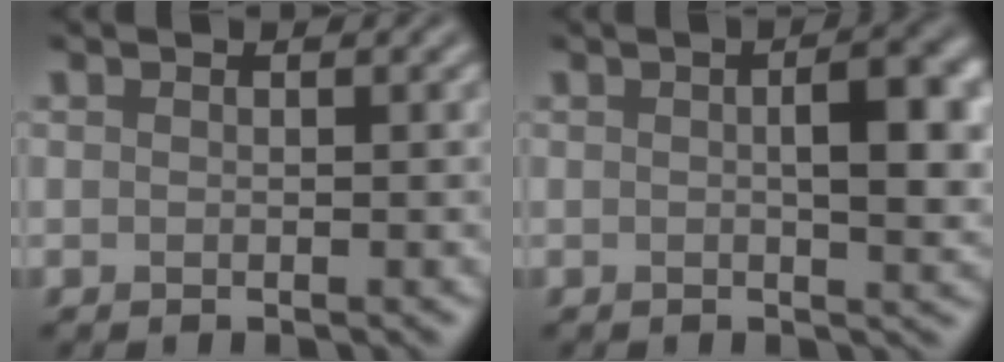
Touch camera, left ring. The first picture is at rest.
{"total": 5.2, "force": [0.6, 1.5, 5.0], "torque": [-0.066, 0.006, 0.007]}